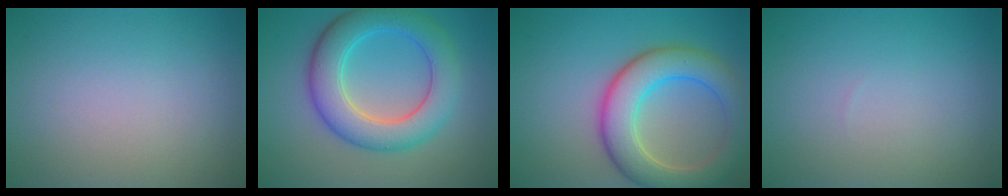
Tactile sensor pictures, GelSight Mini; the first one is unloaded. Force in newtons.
{"total": 7.1, "press": 7.1, "slide": 0.1}
{"total": 7.5, "press": 7.5, "slide": 0.4}
{"total": 0.0}